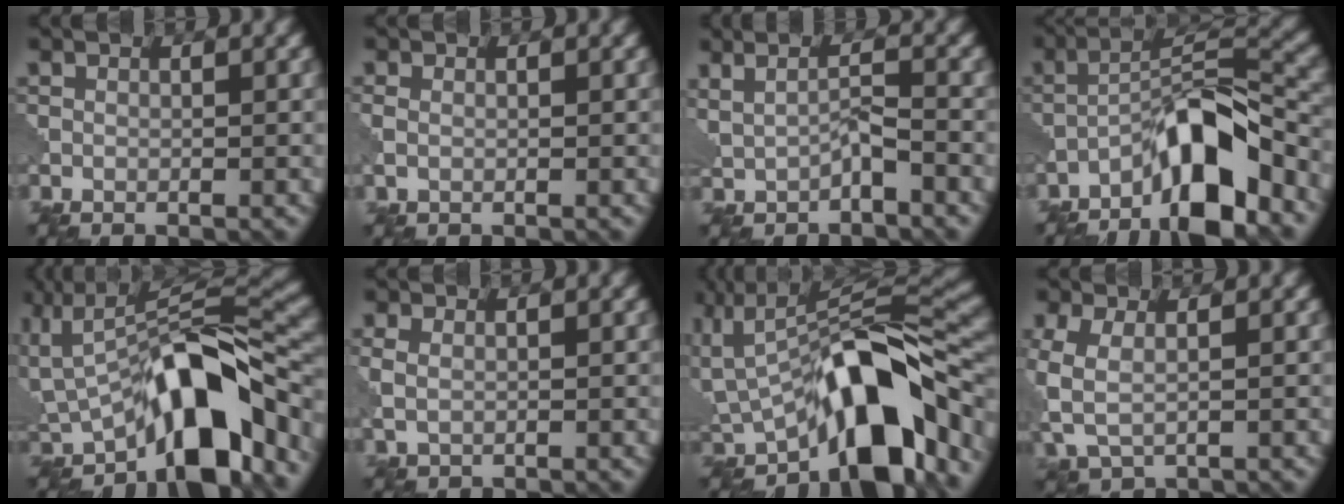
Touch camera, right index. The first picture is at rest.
{"total": 1.2, "force": [0.0, 0.9, 0.8], "torque": [-0.021, -0.001, 0.000]}
{"total": 2.2, "force": [-0.2, 0.4, 2.1], "torque": [-0.047, -0.005, -0.002]}
{"total": 9.2, "force": [-5.8, 2.2, 6.8], "torque": [-0.107, 0.021, -0.109]}
{"total": 11.0, "force": [-4.2, 4.7, 9.0], "torque": [-0.118, 0.018, -0.083]}
{"total": 2.0, "force": [0.2, 1.5, 1.4], "torque": [-0.038, -0.003, 0.009]}
{"total": 12.1, "force": [-4.0, 5.4, 10.0], "torque": [-0.130, 0.018, -0.080]}
{"total": 4.4, "force": [-0.2, 2.7, 3.4], "torque": [-0.094, -0.004, -0.005]}